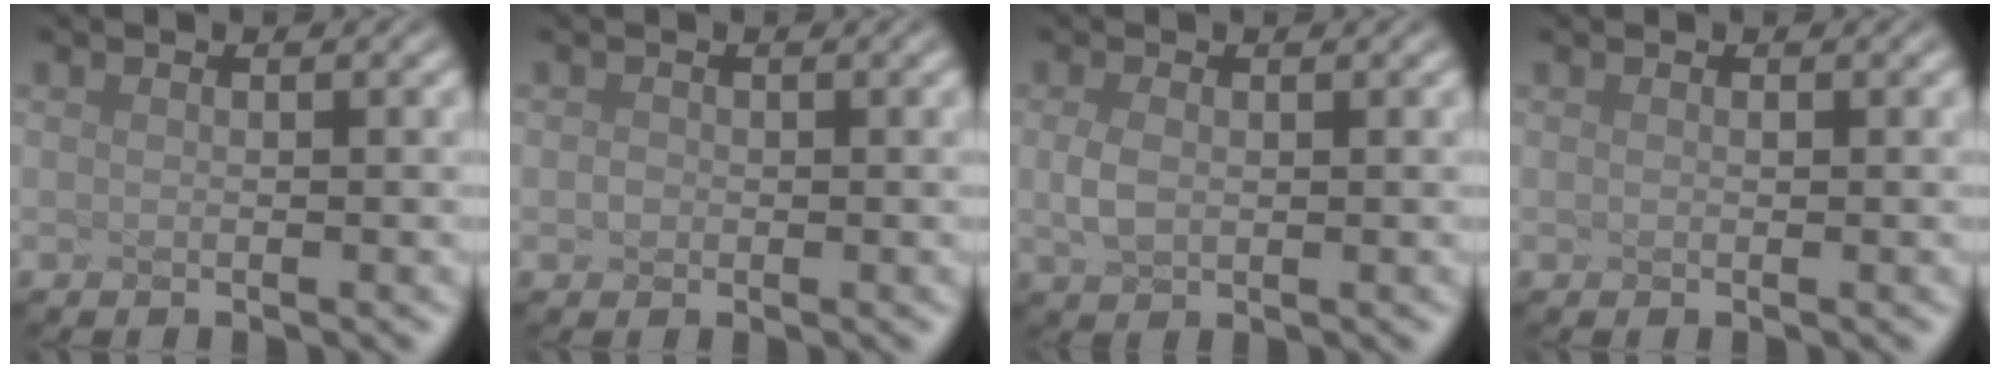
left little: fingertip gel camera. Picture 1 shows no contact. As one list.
[{"total": 1.8, "force": [-0.9, -1.0, -1.2], "torque": [-0.017, -0.004, 0.028]}, {"total": 1.0, "force": [-0.9, -0.6, -0.1], "torque": [-0.040, -0.006, 0.028]}, {"total": 0.0}]